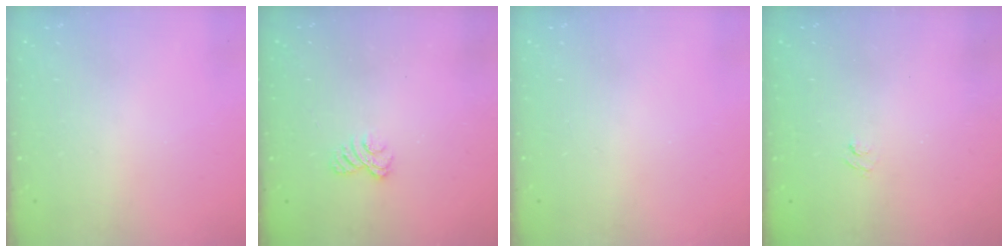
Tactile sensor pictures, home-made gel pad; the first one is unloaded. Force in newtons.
{"total": 2.9, "press": 2.6, "slide": 1.3}
{"total": 0.0}
{"total": 2.8, "press": 2.6, "slide": 1.0}